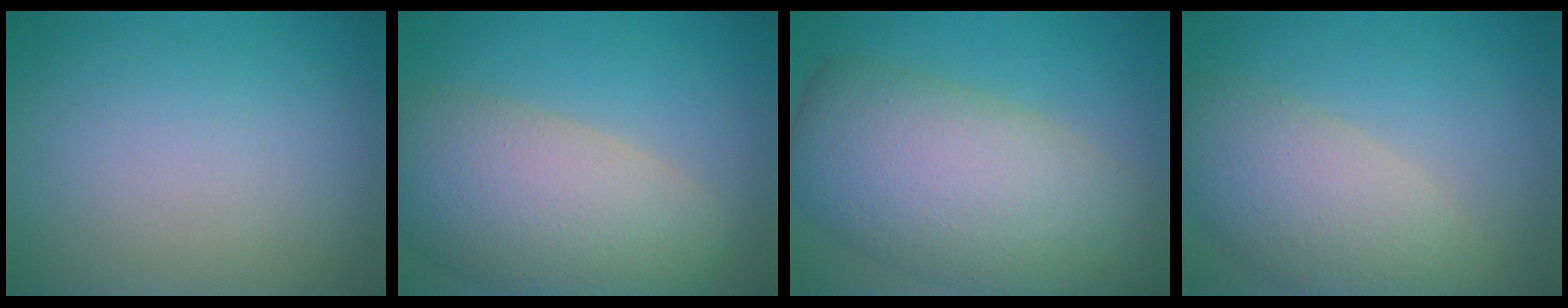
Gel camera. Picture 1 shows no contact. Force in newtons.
{"total": 9.6, "press": 9.6, "slide": 0.7}
{"total": 12.4, "press": 12.3, "slide": 0.8}
{"total": 6.9, "press": 6.9, "slide": 0.5}